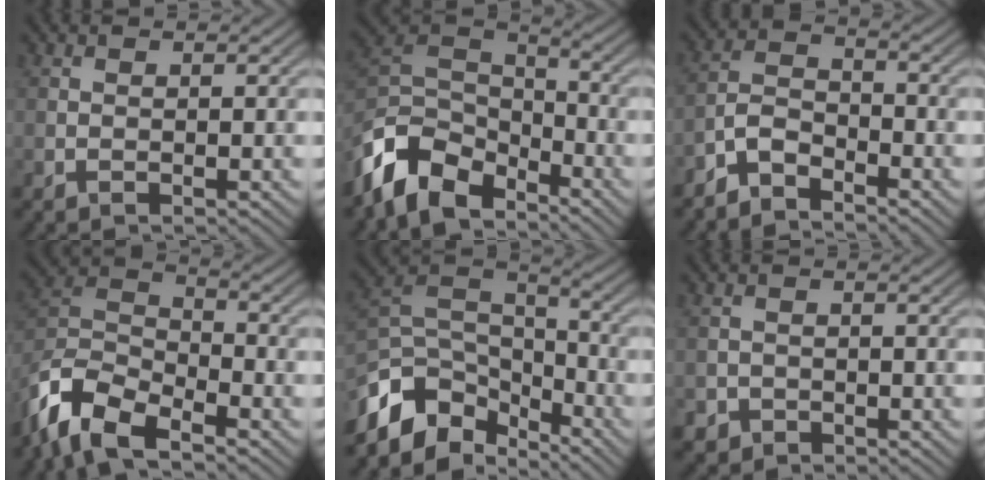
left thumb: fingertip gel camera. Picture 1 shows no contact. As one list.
[{"total": 10.1, "force": [-7.0, 5.5, 4.8], "torque": [-0.109, -0.005, -0.155]}, {"total": 4.6, "force": [-3.8, 1.5, 2.0], "torque": [-0.041, 0.001, -0.091]}, {"total": 9.8, "force": [-7.2, 3.7, 5.5], "torque": [-0.121, -0.008, -0.163]}, {"total": 11.1, "force": [-6.7, 6.0, 6.5], "torque": [-0.138, 0.005, -0.144]}, {"total": 1.8, "force": [-1.2, 1.3, 0.2], "torque": [0.001, -0.003, -0.027]}]